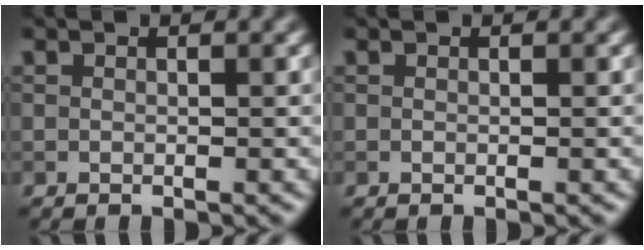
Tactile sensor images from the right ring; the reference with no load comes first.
{"total": 0.0}